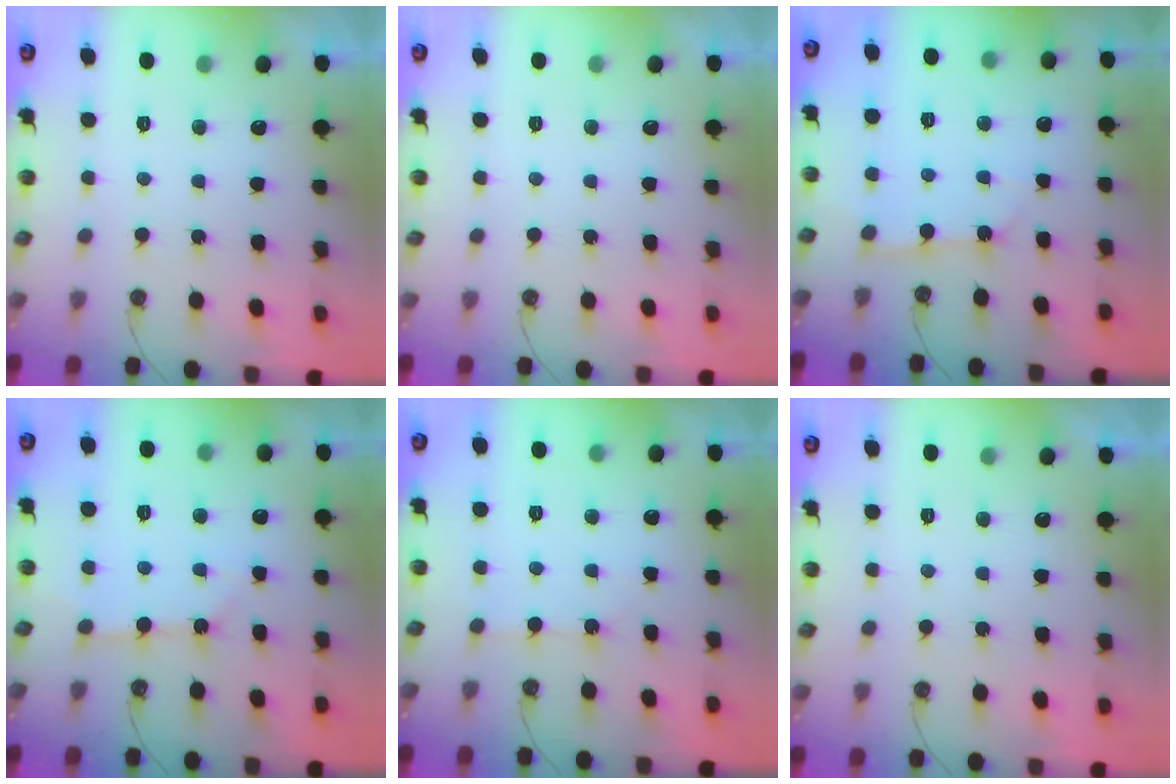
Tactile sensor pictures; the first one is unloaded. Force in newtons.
{"total": 0.0}
{"total": 3.0, "press": 2.9, "slide": 0.3}
{"total": 3.6, "press": 3.6, "slide": 0.4}
{"total": 3.3, "press": 3.2, "slide": 0.5}
{"total": 0.0}